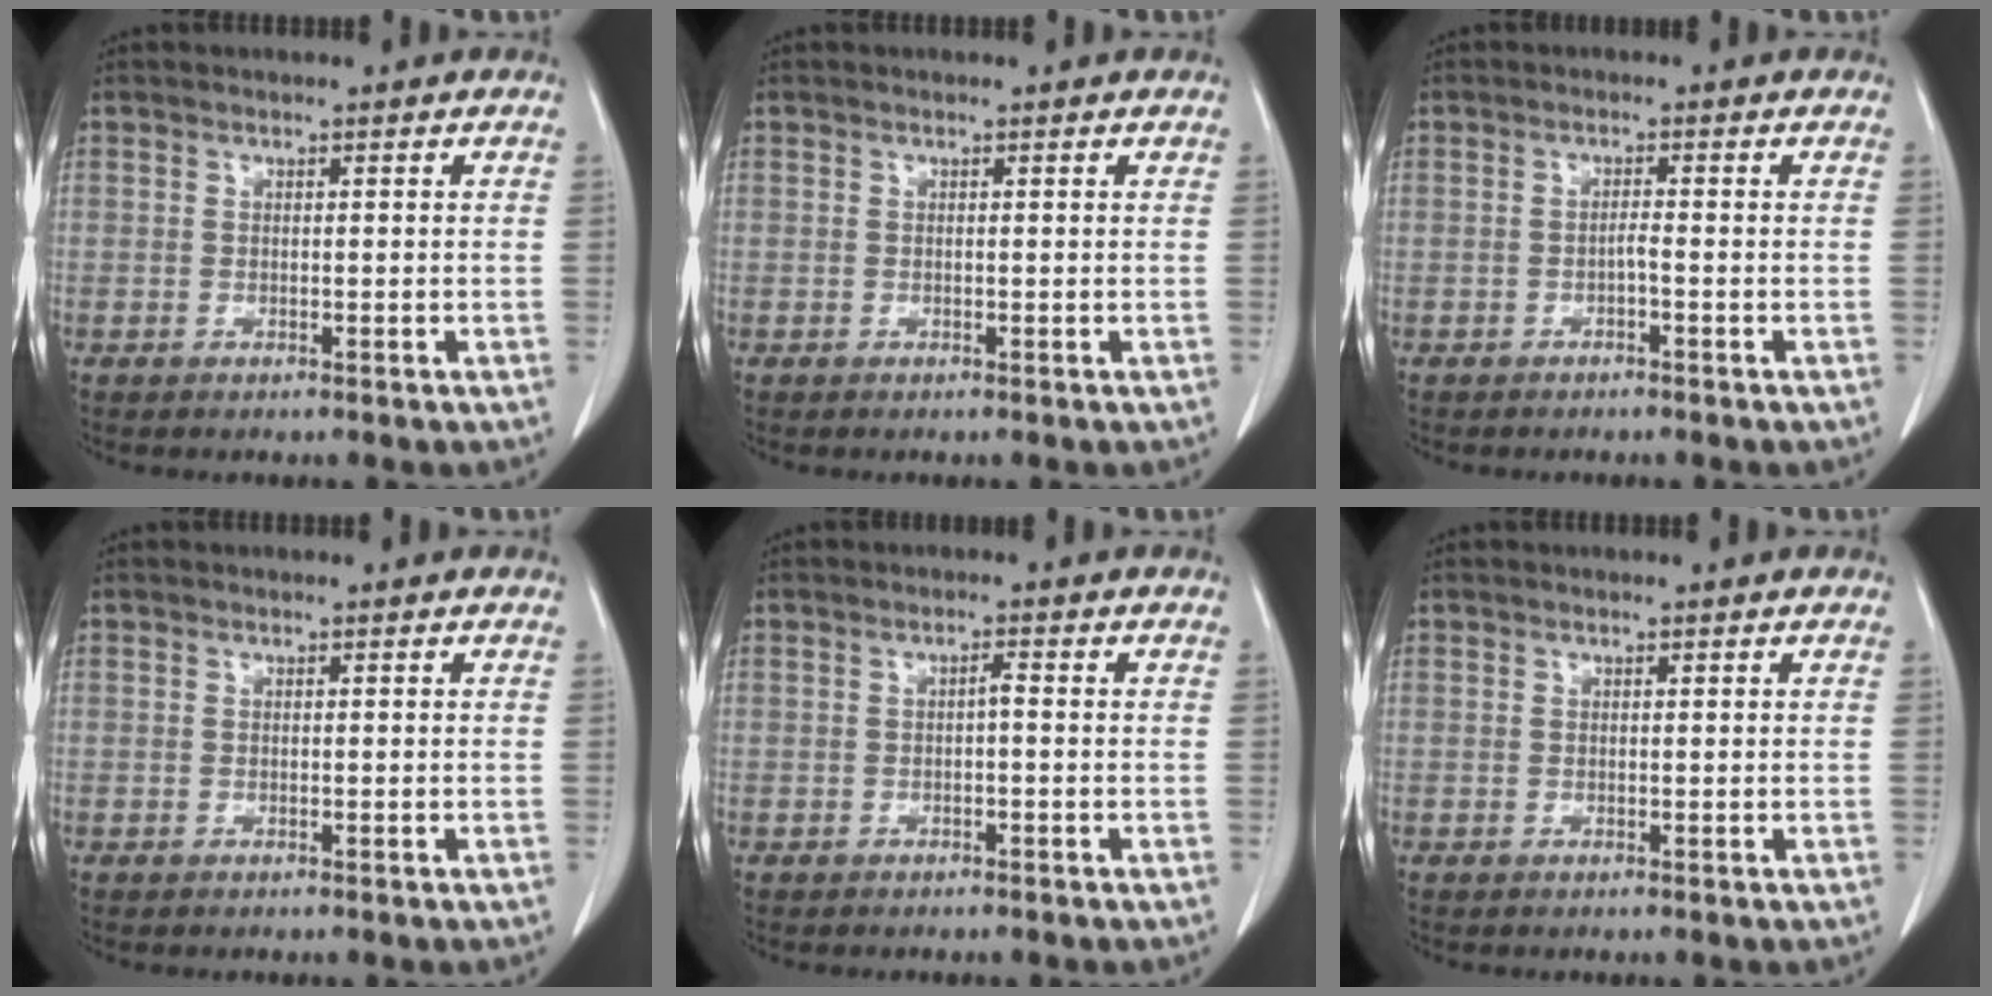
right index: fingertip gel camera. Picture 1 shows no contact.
{"total": 0.0}
{"total": 1.1, "force": [-0.6, -0.1, 0.9], "torque": [-0.018, 0.002, -0.011]}
{"total": 0.0}
{"total": 1.0, "force": [-0.2, 0.1, 1.0], "torque": [-0.018, 0.003, -0.002]}
{"total": 0.0}